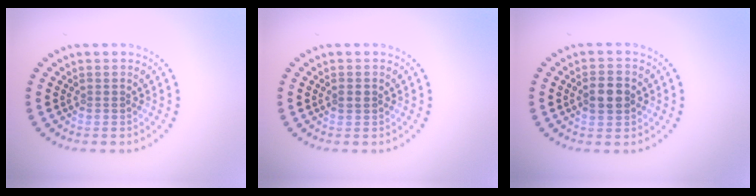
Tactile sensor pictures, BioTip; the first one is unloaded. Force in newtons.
{"total": 1.1, "press": 1.0, "slide": 0.3}
{"total": 3.0, "press": 3.0, "slide": 0.1}